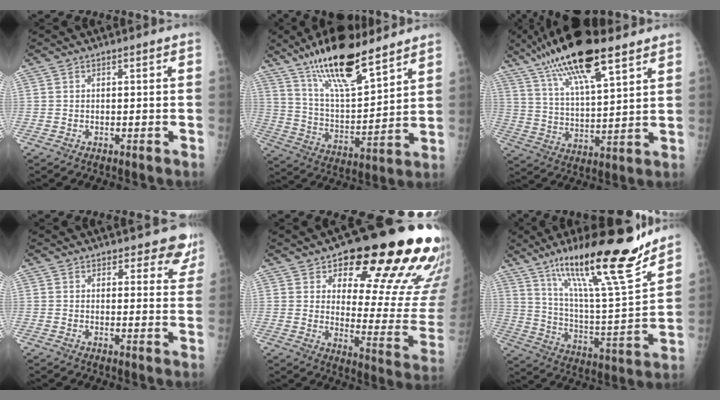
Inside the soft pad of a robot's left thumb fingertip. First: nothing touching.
{"total": 18.6, "force": [13.6, 5.3, 11.6], "torque": [-0.178, -0.067, 0.245]}
{"total": 18.8, "force": [12.1, 5.3, 13.3], "torque": [-0.235, -0.028, 0.219]}
{"total": 6.0, "force": [5.1, 2.8, 1.4], "torque": [0.025, -0.031, 0.044]}
{"total": 23.3, "force": [15.3, 8.1, 15.5], "torque": [-0.145, -0.095, 0.200]}
{"total": 24.0, "force": [16.6, 3.6, 17.0], "torque": [-0.257, -0.078, 0.281]}